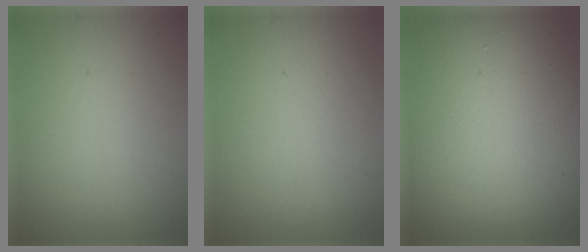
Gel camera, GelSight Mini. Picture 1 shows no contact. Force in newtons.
{"total": 0.0}
{"total": 17.9, "press": 17.9, "slide": 0.5}